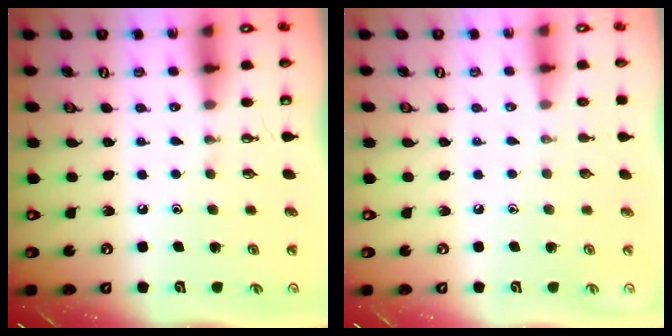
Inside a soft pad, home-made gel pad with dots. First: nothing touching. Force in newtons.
{"total": 0.0}